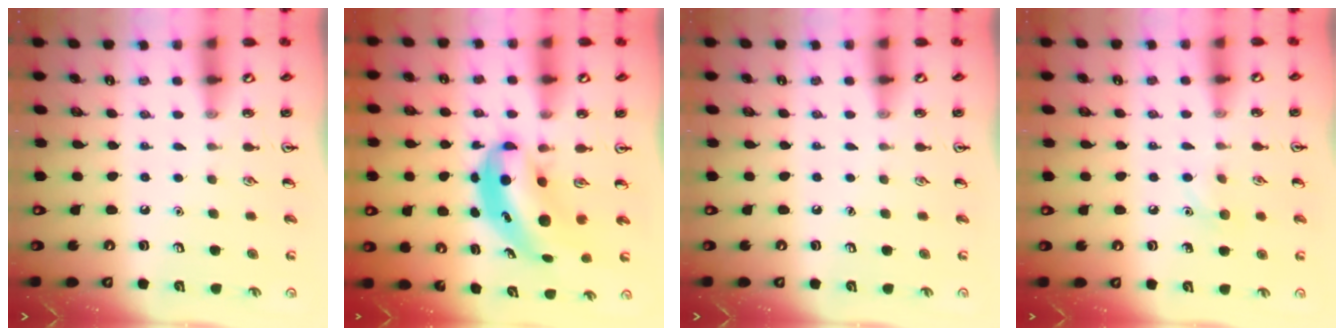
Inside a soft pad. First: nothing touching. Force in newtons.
{"total": 7.1, "press": 6.9, "slide": 1.8}
{"total": 0.0}
{"total": 5.9, "press": 5.7, "slide": 1.8}